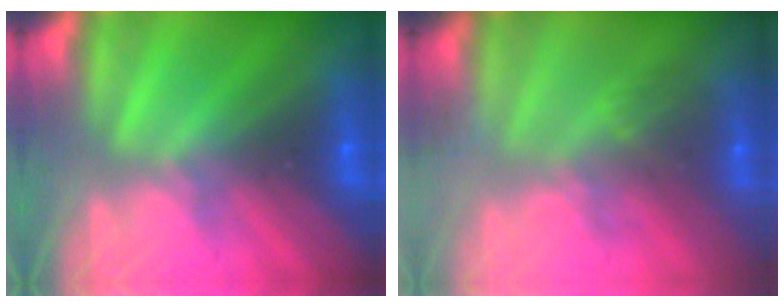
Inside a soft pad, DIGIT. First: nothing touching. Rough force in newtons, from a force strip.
{"total": 2.8}